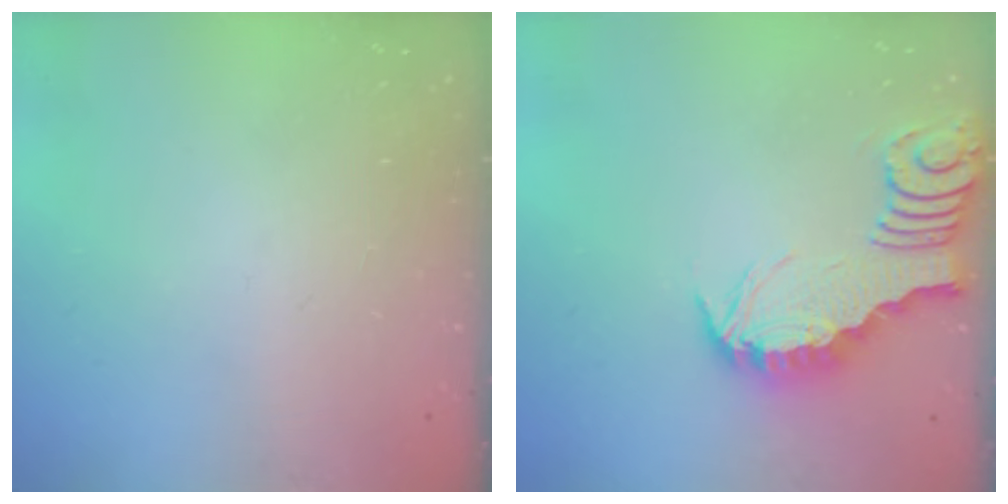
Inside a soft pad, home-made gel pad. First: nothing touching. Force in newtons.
{"total": 3.0, "press": 3.0, "slide": 0.3}